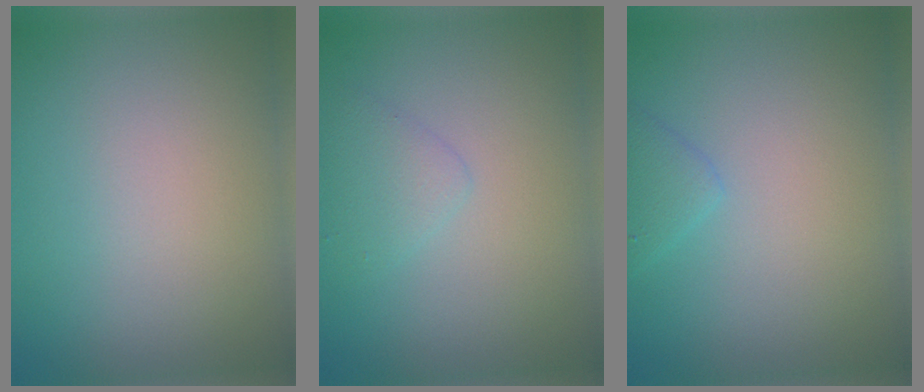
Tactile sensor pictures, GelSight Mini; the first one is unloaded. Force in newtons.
{"total": 1.7, "press": 1.7, "slide": 0.2}
{"total": 1.5, "press": 1.5, "slide": 0.1}